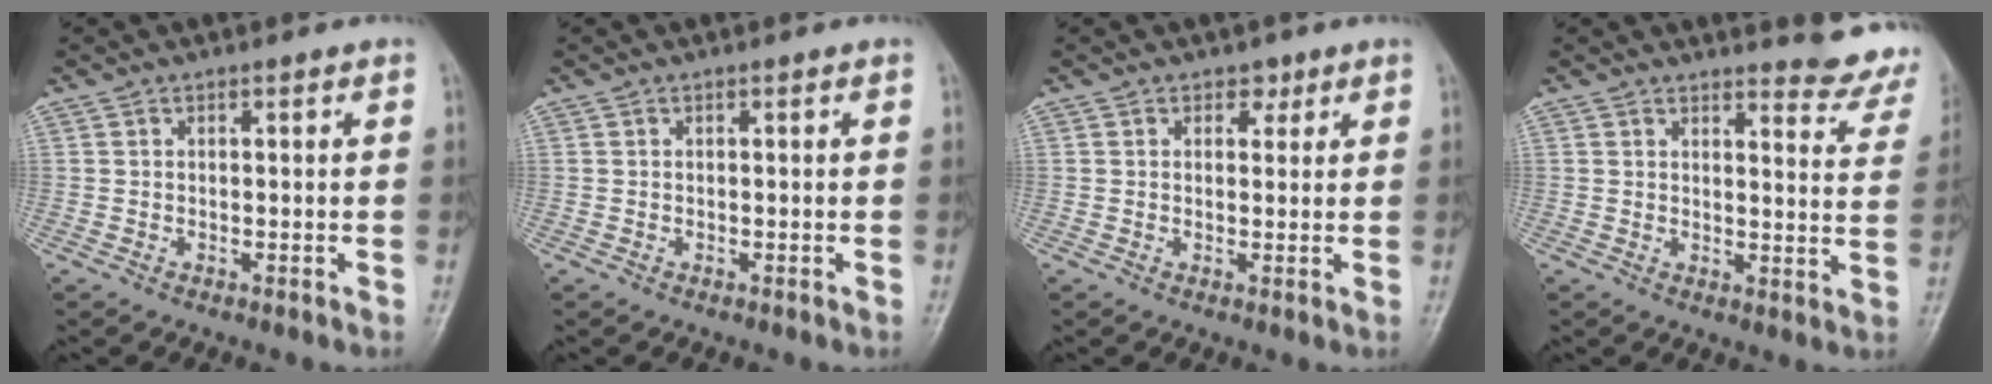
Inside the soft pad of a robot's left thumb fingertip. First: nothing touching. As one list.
[{"total": 0.0}, {"total": 2.3, "force": [1.3, 1.7, 0.7], "torque": [0.012, -0.005, 0.013]}, {"total": 11.1, "force": [10.8, 2.4, 1.7], "torque": [0.018, -0.101, 0.100]}]